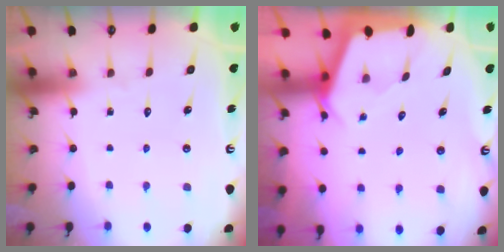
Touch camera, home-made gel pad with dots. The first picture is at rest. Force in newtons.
{"total": 2.5, "press": 2.5, "slide": 0.2}